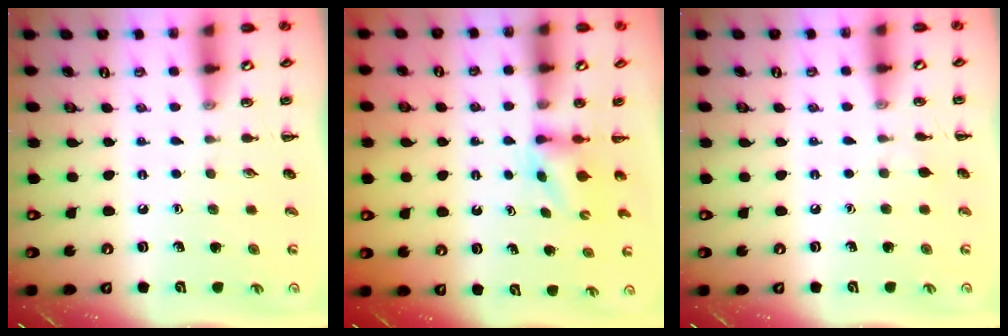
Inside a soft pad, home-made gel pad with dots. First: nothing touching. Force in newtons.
{"total": 2.7, "press": 2.5, "slide": 1.0}
{"total": 3.8, "press": 3.6, "slide": 1.3}